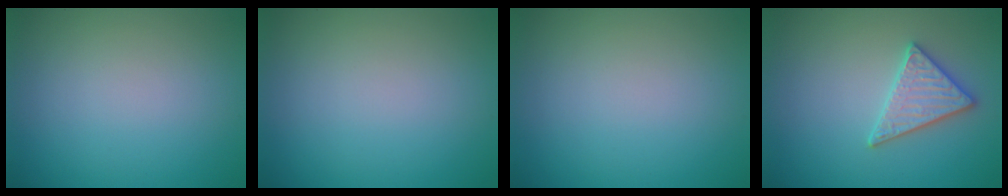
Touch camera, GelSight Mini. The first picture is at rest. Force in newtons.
{"total": 0.0}
{"total": 0.0}
{"total": 3.0, "press": 3.0, "slide": 0.2}